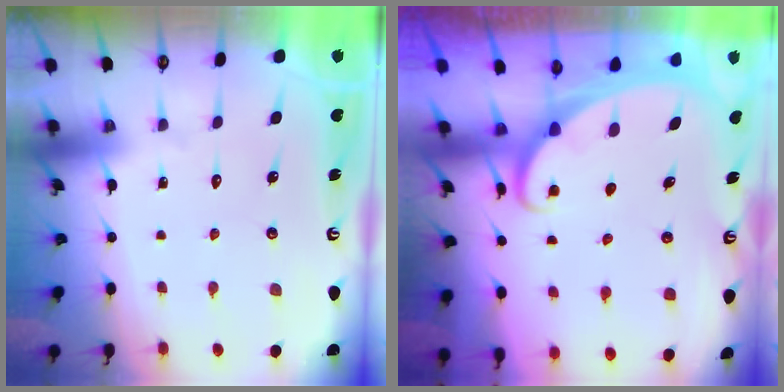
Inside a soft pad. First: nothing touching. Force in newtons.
{"total": 1.8, "press": 1.8, "slide": 0.2}